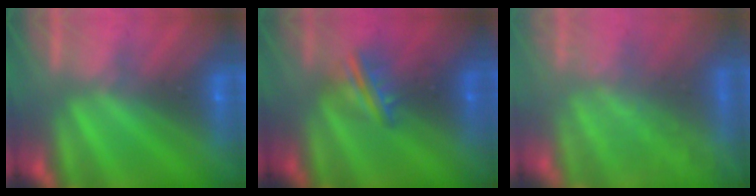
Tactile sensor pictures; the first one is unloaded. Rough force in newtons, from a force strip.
{"total": 2.8}
{"total": 10.7}